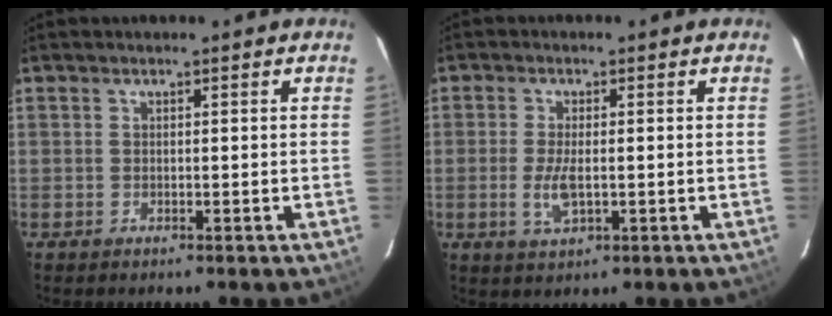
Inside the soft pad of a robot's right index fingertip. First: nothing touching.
{"total": 4.7, "force": [-0.9, 1.7, 4.3], "torque": [-0.092, -0.007, -0.017]}